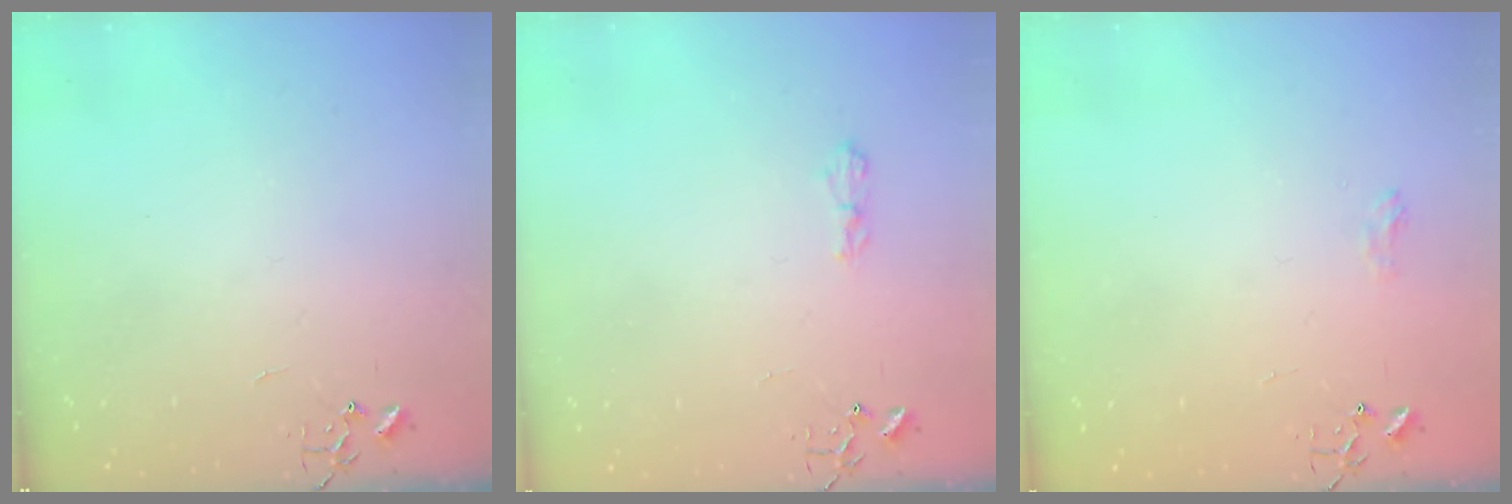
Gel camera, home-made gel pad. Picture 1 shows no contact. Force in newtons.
{"total": 5.4, "press": 5.4, "slide": 0.7}
{"total": 6.3, "press": 6.3, "slide": 0.8}